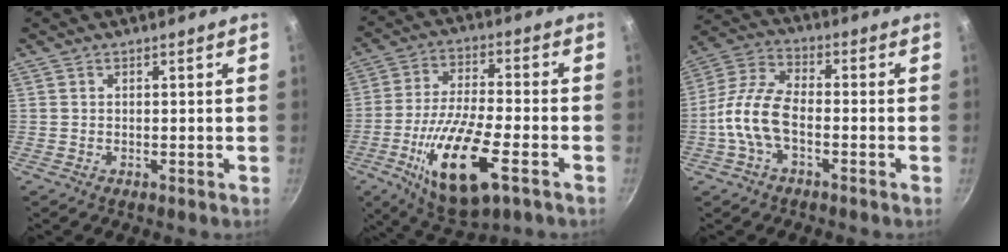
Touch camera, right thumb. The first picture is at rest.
{"total": 18.0, "force": [-7.1, 6.0, 15.4], "torque": [-0.285, 0.015, -0.126]}
{"total": 10.6, "force": [-2.9, 5.4, 8.6], "torque": [-0.172, 0.033, -0.072]}